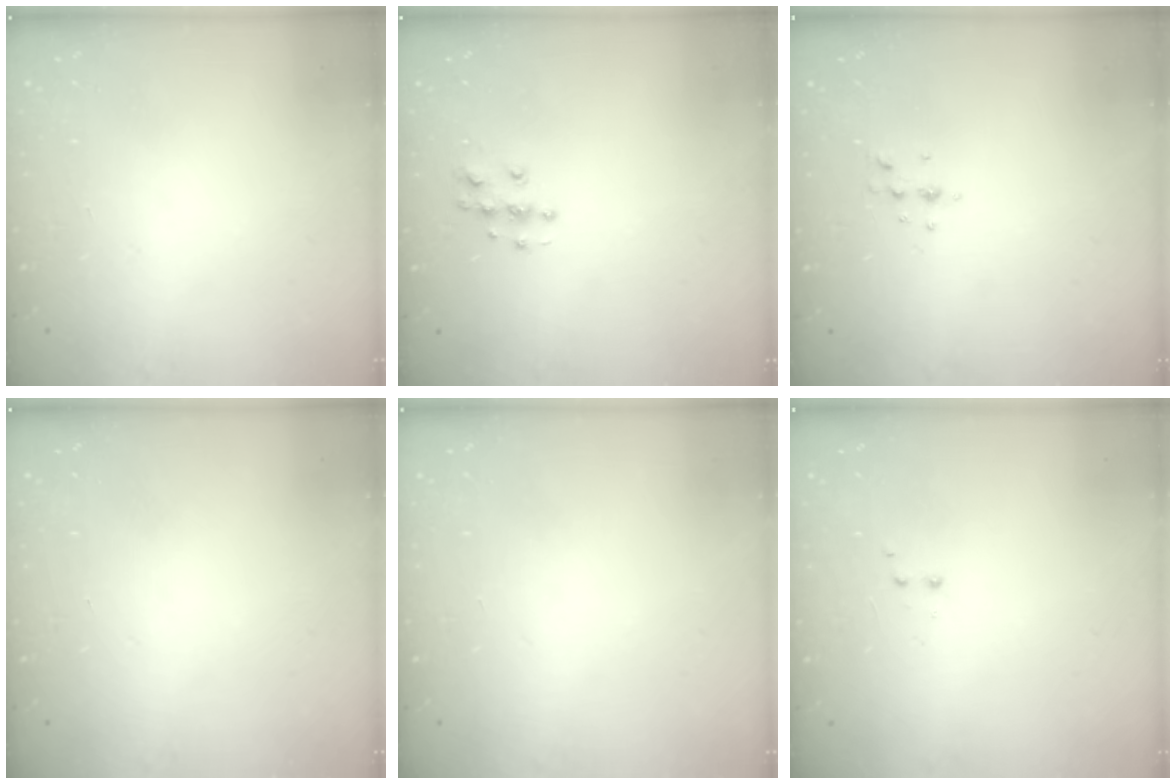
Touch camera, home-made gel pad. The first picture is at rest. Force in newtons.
{"total": 5.9, "press": 5.9, "slide": 0.1}
{"total": 4.1, "press": 3.7, "slide": 1.8}
{"total": 0.0}
{"total": 0.0}
{"total": 2.0, "press": 1.8, "slide": 0.9}